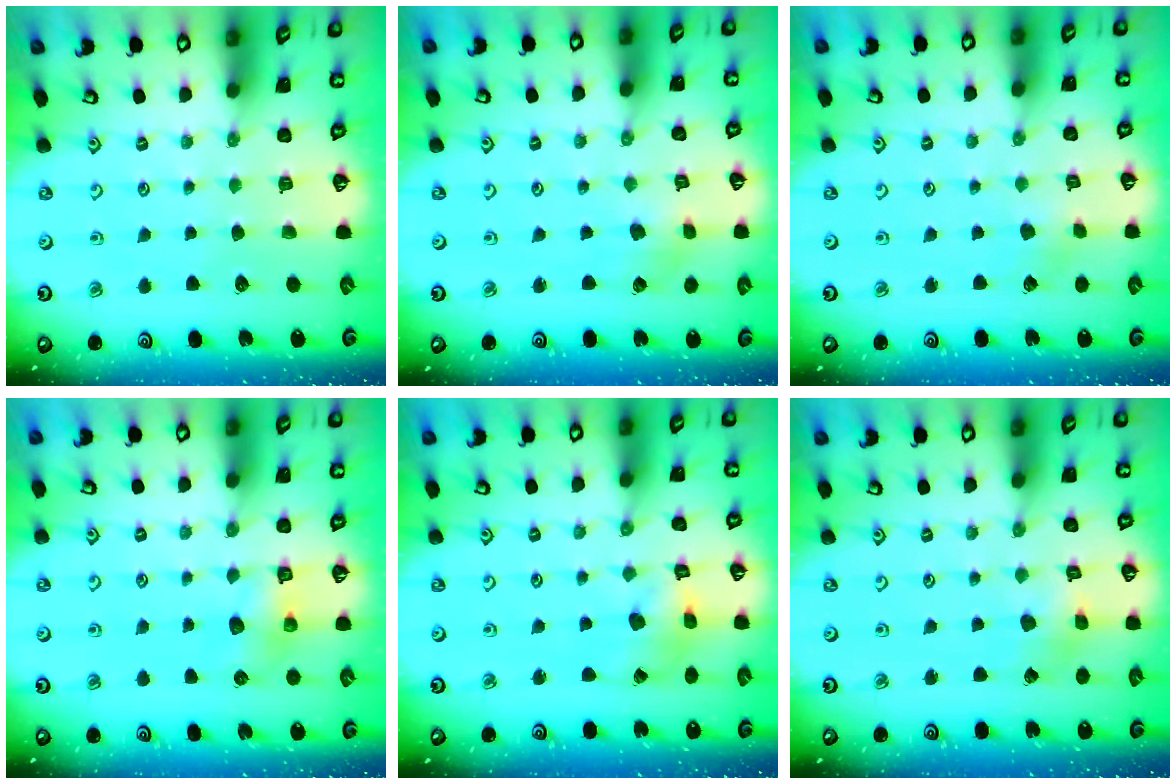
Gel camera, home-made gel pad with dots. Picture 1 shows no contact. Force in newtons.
{"total": 2.5, "press": 2.5, "slide": 0.6}
{"total": 2.7, "press": 2.7, "slide": 0.2}
{"total": 6.5, "press": 6.5, "slide": 0.3}
{"total": 7.4, "press": 7.3, "slide": 0.8}
{"total": 2.9, "press": 2.9, "slide": 0.3}